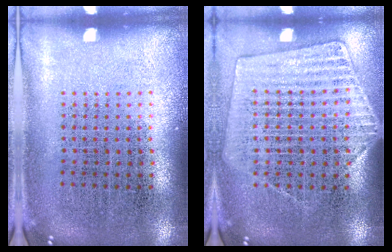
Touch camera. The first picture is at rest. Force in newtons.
{"total": 1.3, "press": 1.2, "slide": 0.5}